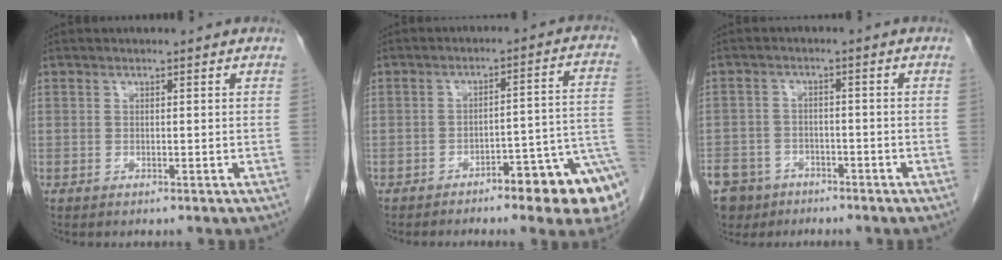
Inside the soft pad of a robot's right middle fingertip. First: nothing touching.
{"total": 11.0, "force": [-5.9, 1.6, 9.2], "torque": [-0.072, 0.025, -0.077]}
{"total": 12.0, "force": [-7.8, 8.4, 3.2], "torque": [-0.103, -0.004, -0.120]}